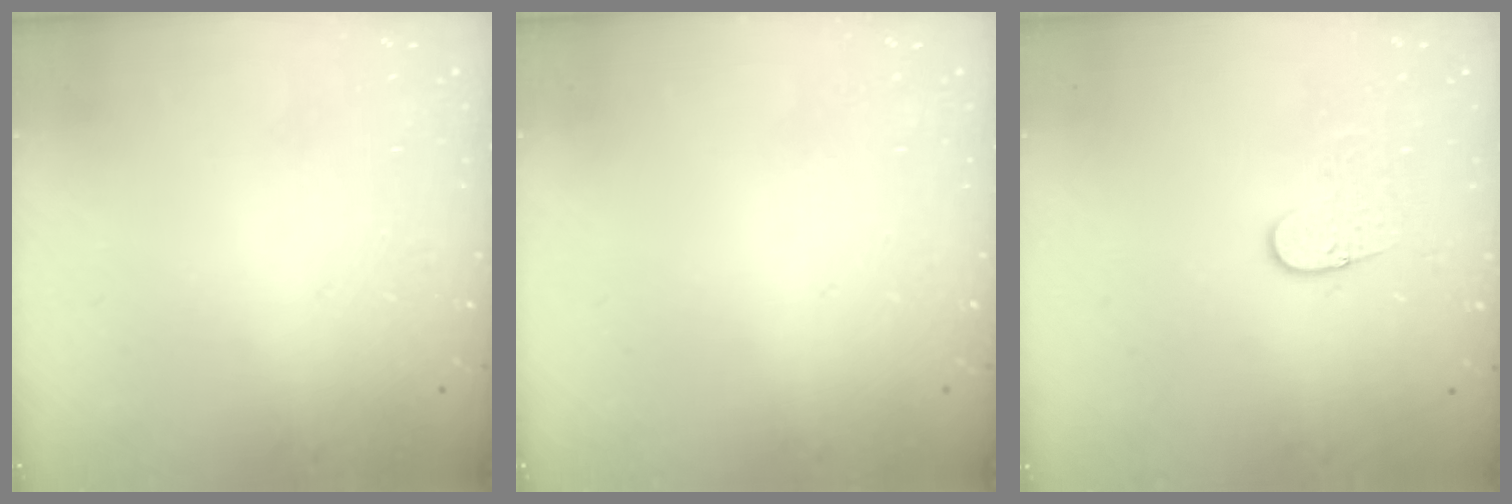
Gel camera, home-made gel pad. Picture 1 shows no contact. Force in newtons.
{"total": 0.0}
{"total": 5.8, "press": 5.7, "slide": 0.4}